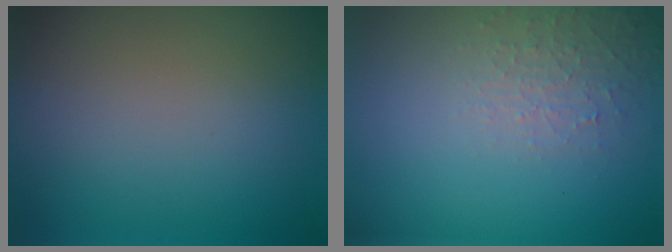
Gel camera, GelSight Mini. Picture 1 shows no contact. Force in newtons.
{"total": 2.1, "press": 2.0, "slide": 0.5}